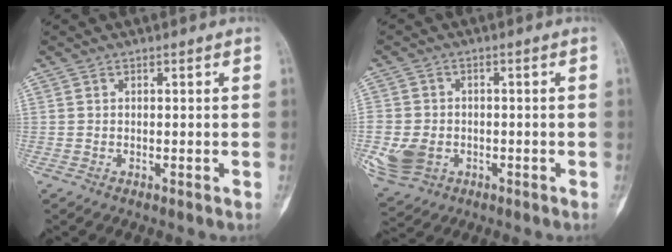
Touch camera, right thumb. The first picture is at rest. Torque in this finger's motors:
{"motor_torque": [1.27, 0.88, 1.11, -0.89, 0.15]}